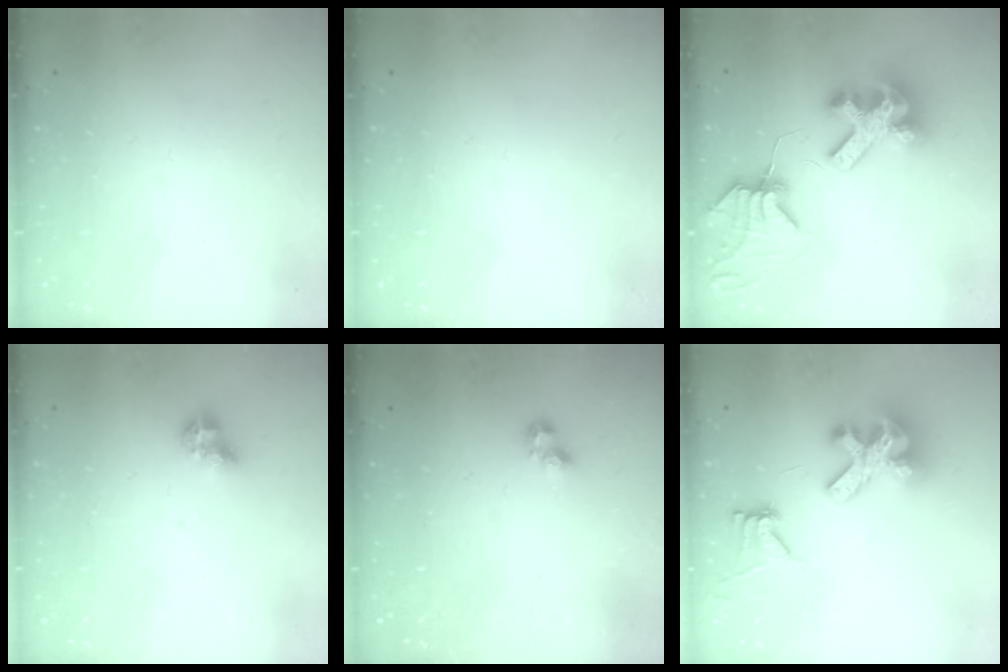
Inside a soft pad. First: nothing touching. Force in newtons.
{"total": 0.0}
{"total": 11.3, "press": 11.2, "slide": 1.3}
{"total": 6.1, "press": 6.1, "slide": 0.7}
{"total": 2.4, "press": 2.3, "slide": 0.4}
{"total": 14.3, "press": 14.2, "slide": 1.7}